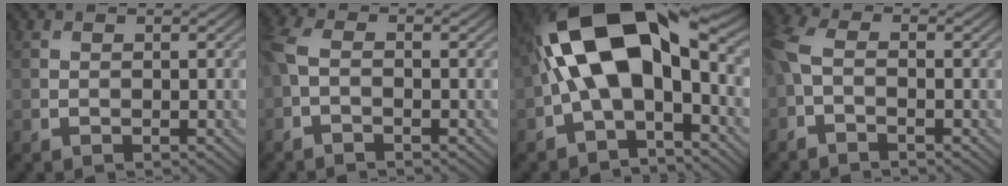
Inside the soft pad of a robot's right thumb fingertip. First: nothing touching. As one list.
[{"total": 3.8, "force": [-1.1, 1.8, 3.1], "torque": [-0.085, 0.003, -0.033]}, {"total": 16.6, "force": [0.6, 8.4, 14.4], "torque": [-0.261, 0.027, -0.004]}, {"total": 4.8, "force": [-1.3, 2.3, 4.0], "torque": [-0.112, 0.002, -0.038]}]